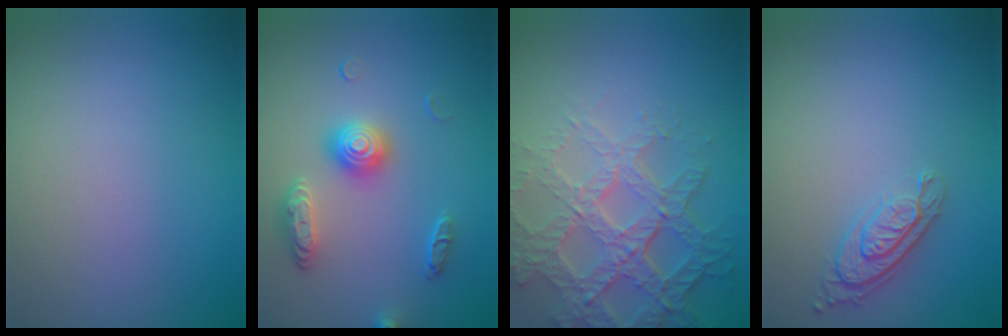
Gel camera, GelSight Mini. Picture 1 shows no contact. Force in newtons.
{"total": 3.2, "press": 2.9, "slide": 1.2}
{"total": 7.1, "press": 5.1, "slide": 5.0}
{"total": 3.0, "press": 2.3, "slide": 1.9}